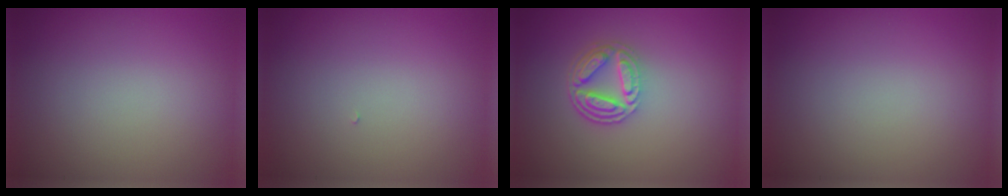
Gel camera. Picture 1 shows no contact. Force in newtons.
{"total": 0.0}
{"total": 4.4, "press": 3.3, "slide": 2.9}
{"total": 0.0}